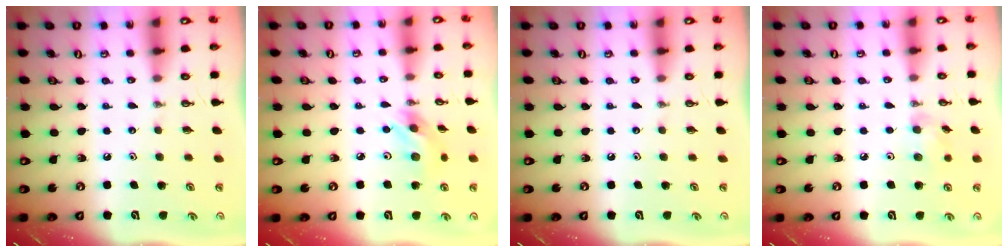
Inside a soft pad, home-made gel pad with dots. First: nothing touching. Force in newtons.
{"total": 8.5, "press": 8.5, "slide": 0.7}
{"total": 0.0}
{"total": 7.4, "press": 7.3, "slide": 1.5}